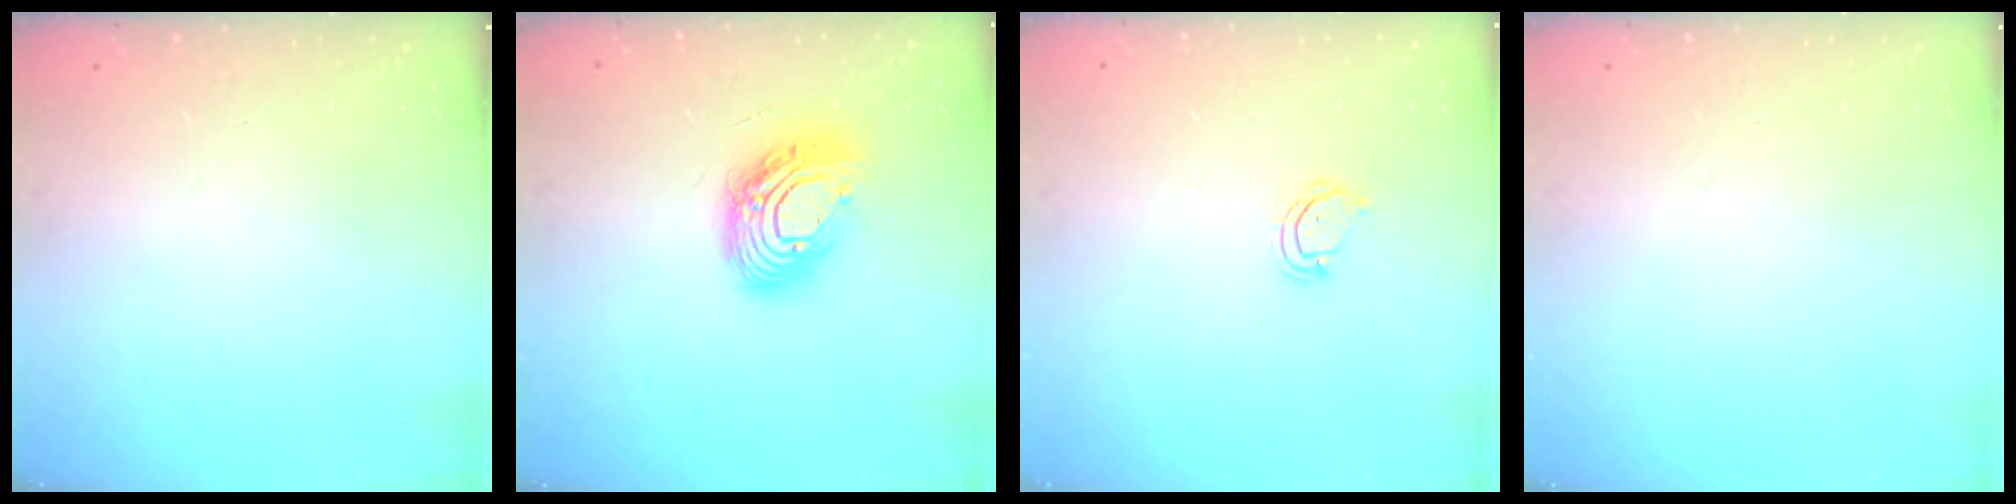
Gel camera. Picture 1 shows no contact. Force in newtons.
{"total": 14.4, "press": 14.3, "slide": 1.3}
{"total": 4.0, "press": 4.0, "slide": 0.3}
{"total": 0.0}